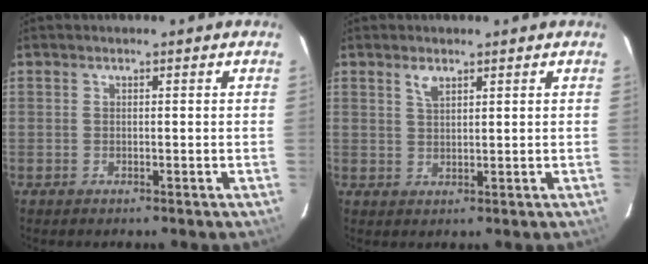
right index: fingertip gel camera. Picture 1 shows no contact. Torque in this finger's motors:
{"motor_torque": [0.06, -0.01, 0.03, 0.03]}